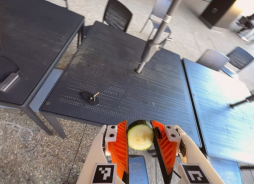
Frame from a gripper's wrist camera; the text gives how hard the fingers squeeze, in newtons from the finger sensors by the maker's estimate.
{"total": 10.7, "left": 10.6, "right": 10.8}